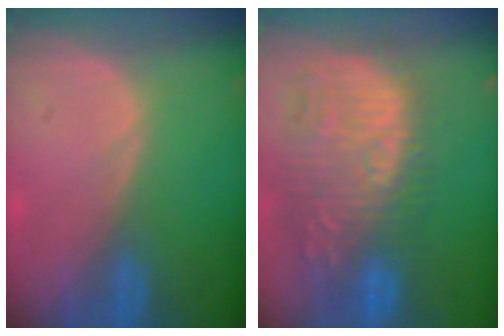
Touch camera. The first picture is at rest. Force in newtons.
{"total": 12.4, "press": 11.5, "slide": 4.7}